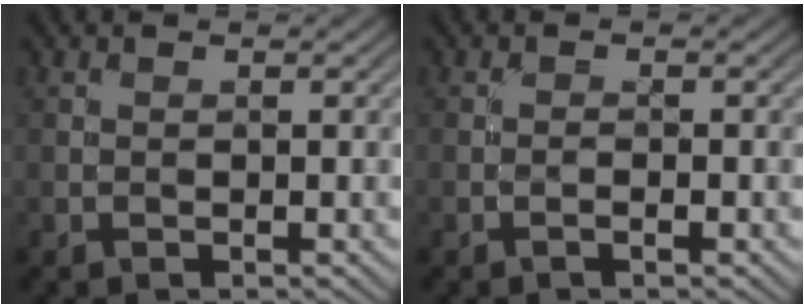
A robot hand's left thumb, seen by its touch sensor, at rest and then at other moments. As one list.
[{"total": 0.7, "force": [-0.4, 0.0, 0.6], "torque": [-0.011, 0.004, -0.011]}]